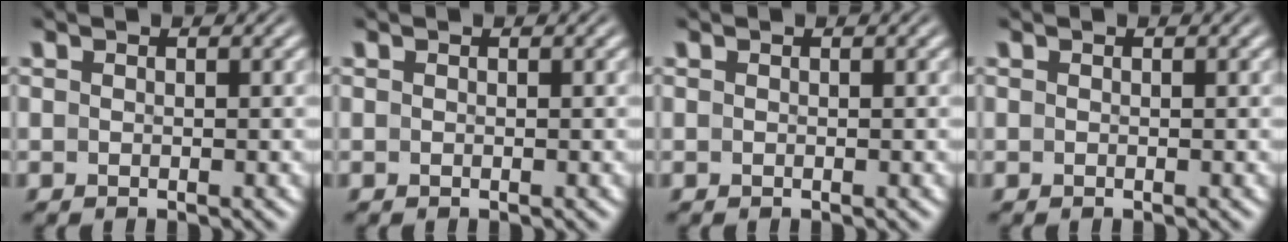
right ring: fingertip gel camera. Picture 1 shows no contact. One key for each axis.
{"total": 0.0}
{"total": 0.0}
{"total": 0.0}